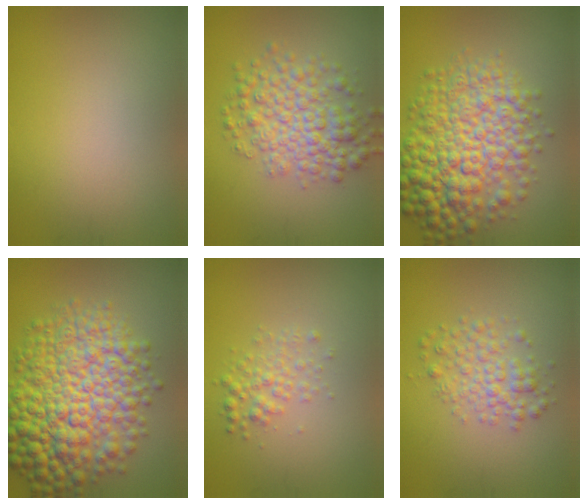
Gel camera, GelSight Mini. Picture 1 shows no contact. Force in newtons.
{"total": 5.9, "press": 5.9, "slide": 0.1}
{"total": 9.8, "press": 9.8, "slide": 0.2}
{"total": 12.3, "press": 12.3, "slide": 0.2}
{"total": 2.2, "press": 2.2, "slide": 0.0}
{"total": 3.1, "press": 3.1, "slide": 0.1}